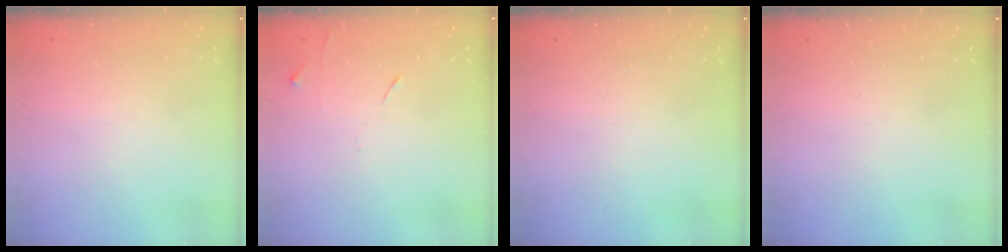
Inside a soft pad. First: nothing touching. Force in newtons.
{"total": 5.4, "press": 5.4, "slide": 0.7}
{"total": 0.0}
{"total": 0.0}